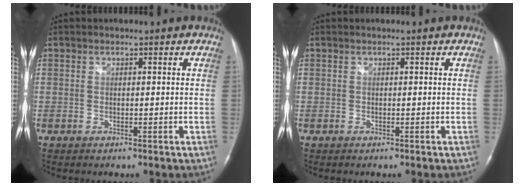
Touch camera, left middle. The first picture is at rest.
{"total": 0.0}